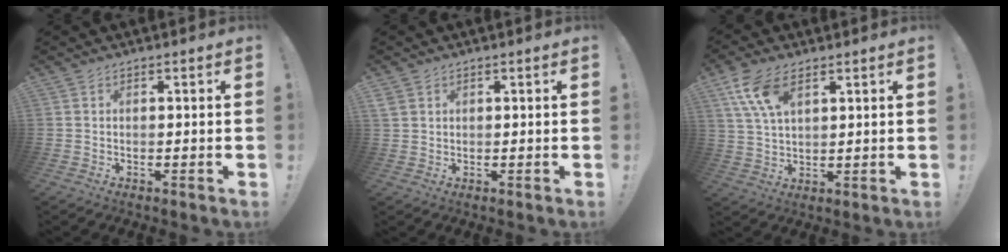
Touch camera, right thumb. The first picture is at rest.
{"total": 2.6, "force": [1.4, 2.1, 0.8], "torque": [-0.010, -0.006, 0.027]}
{"total": 10.4, "force": [5.2, 5.5, 7.1], "torque": [-0.133, -0.010, 0.101]}